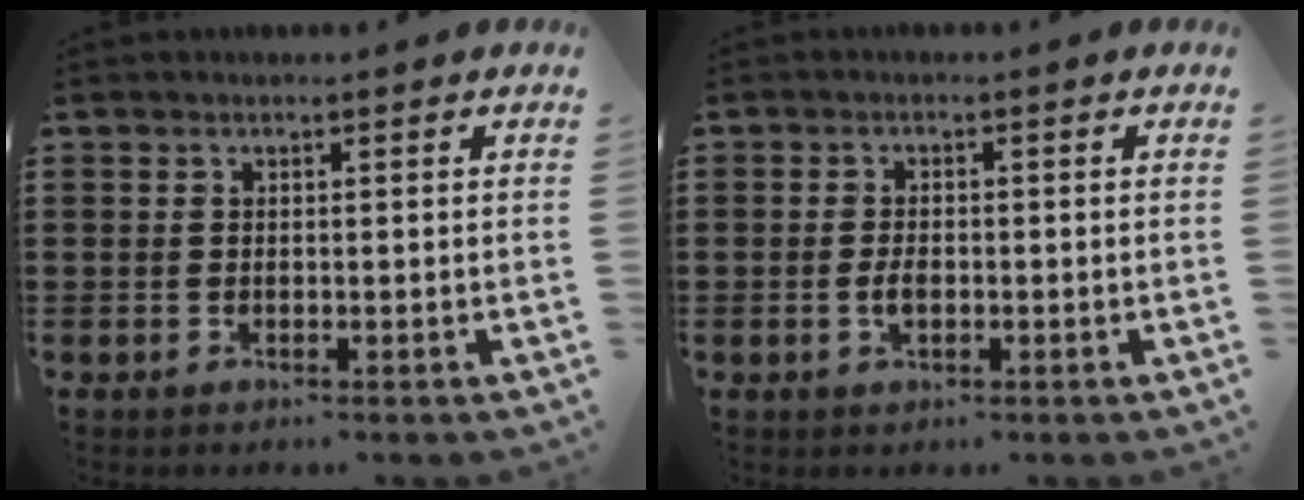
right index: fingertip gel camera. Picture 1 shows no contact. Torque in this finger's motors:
{"motor_torque": [2.13, 0.01, 0.34, 0.05]}